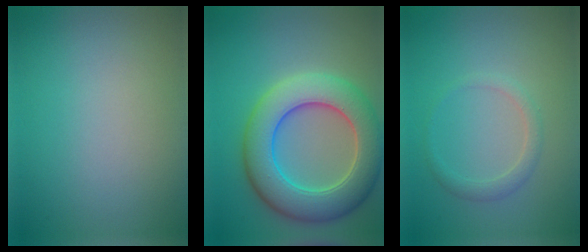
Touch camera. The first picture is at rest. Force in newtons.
{"total": 8.7, "press": 8.7, "slide": 0.6}
{"total": 1.5, "press": 1.5, "slide": 0.1}